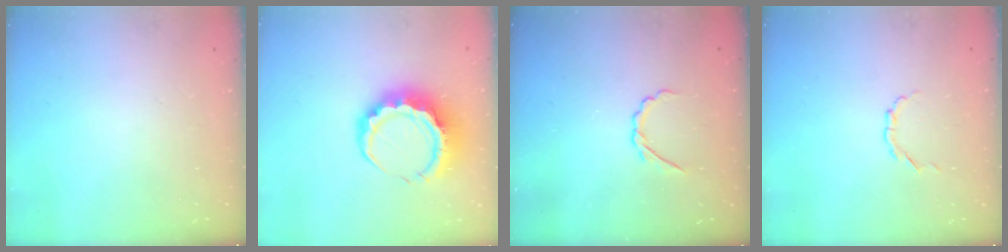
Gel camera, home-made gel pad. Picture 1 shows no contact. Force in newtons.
{"total": 11.0, "press": 10.8, "slide": 2.1}
{"total": 2.6, "press": 2.5, "slide": 0.8}
{"total": 2.5, "press": 2.4, "slide": 0.6}